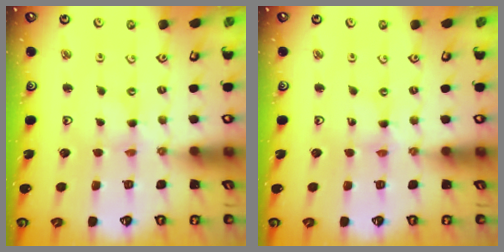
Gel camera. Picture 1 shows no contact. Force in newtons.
{"total": 0.0}